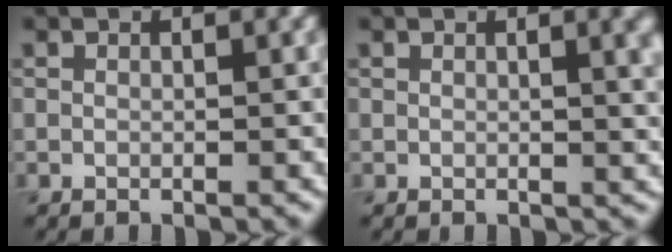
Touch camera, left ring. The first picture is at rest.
{"total": 3.6, "force": [1.2, 1.3, 3.2], "torque": [-0.029, 0.006, 0.014]}